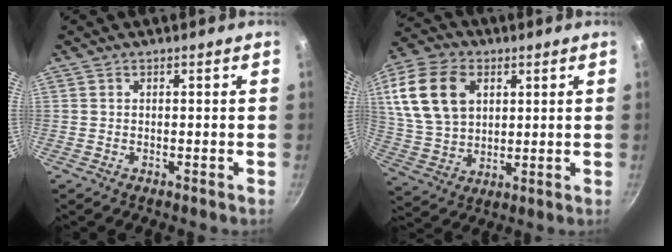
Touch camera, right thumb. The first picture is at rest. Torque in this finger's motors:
{"motor_torque": [-0.75, 1.32, 1.03, 0.12, 0.16]}